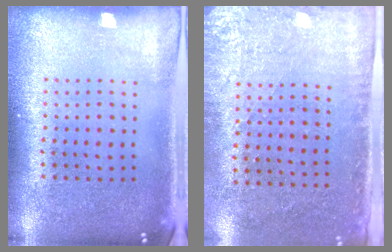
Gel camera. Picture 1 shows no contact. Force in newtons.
{"total": 2.9, "press": 2.3, "slide": 1.7}